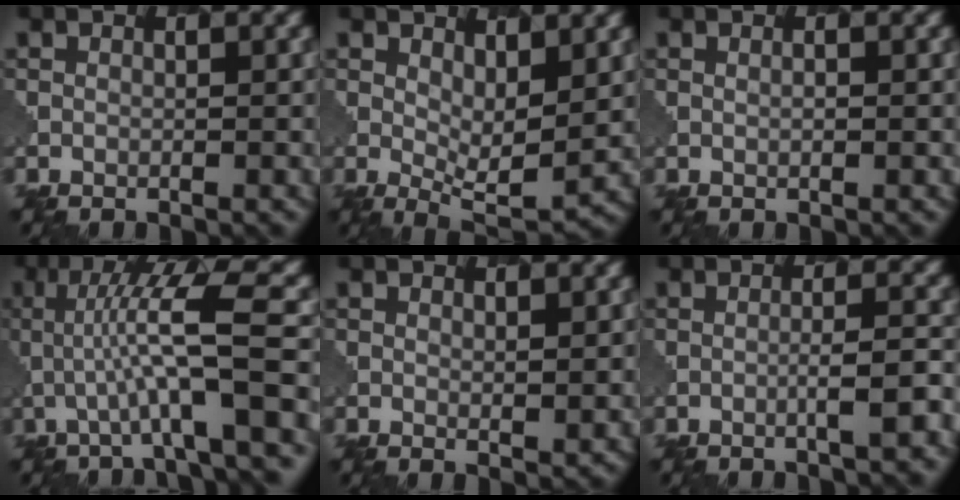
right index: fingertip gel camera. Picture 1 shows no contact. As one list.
[{"total": 4.1, "force": [1.5, 1.7, 3.4], "torque": [-0.057, -0.011, 0.029]}, {"total": 0.6, "force": [0.5, 0.1, 0.3], "torque": [-0.004, 0.001, 0.007]}, {"total": 7.3, "force": [-0.4, 0.9, 7.3], "torque": [-0.125, 0.010, -0.006]}, {"total": 1.3, "force": [1.1, 0.4, 0.7], "torque": [-0.011, -0.007, 0.021]}, {"total": 2.4, "force": [-0.9, 0.3, 2.2], "torque": [-0.032, 0.013, -0.024]}]